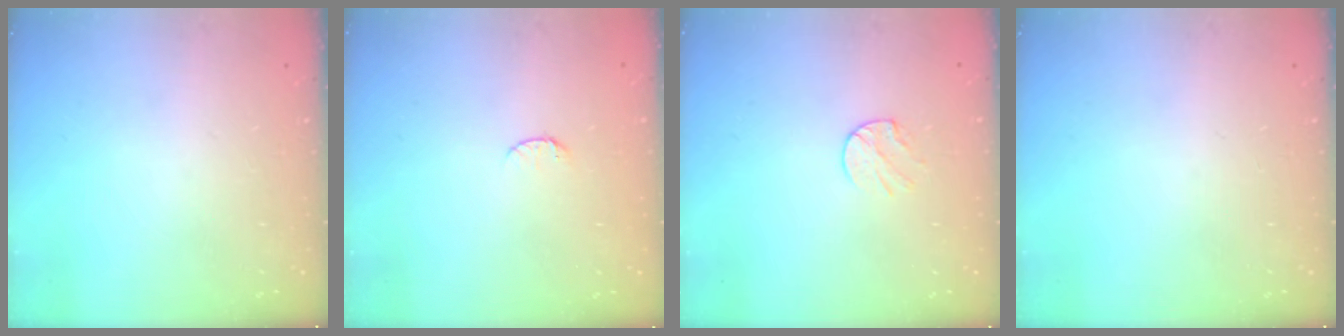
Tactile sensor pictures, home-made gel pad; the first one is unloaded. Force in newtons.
{"total": 4.8, "press": 4.8, "slide": 0.5}
{"total": 6.0, "press": 6.0, "slide": 0.6}
{"total": 0.0}